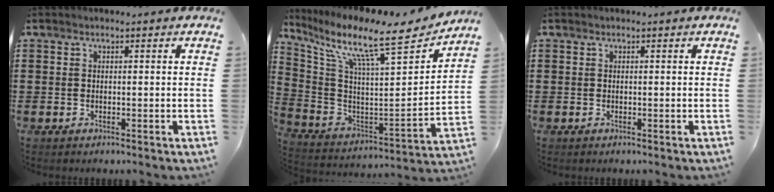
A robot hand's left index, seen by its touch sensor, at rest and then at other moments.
{"total": 11.8, "force": [9.0, 1.5, 7.5], "torque": [-0.163, -0.071, 0.142]}
{"total": 0.0}